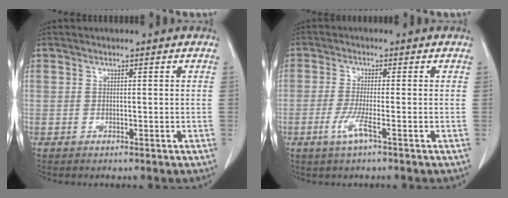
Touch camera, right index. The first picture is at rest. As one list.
[{"total": 3.7, "force": [-1.8, -0.1, 3.2], "torque": [-0.069, -0.009, -0.037]}]